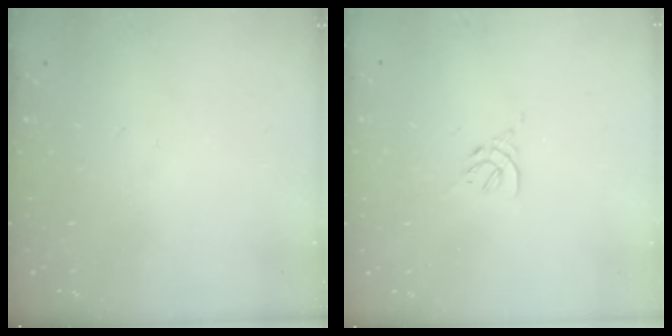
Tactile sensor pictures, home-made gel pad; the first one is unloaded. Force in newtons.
{"total": 2.3, "press": 2.2, "slide": 0.5}